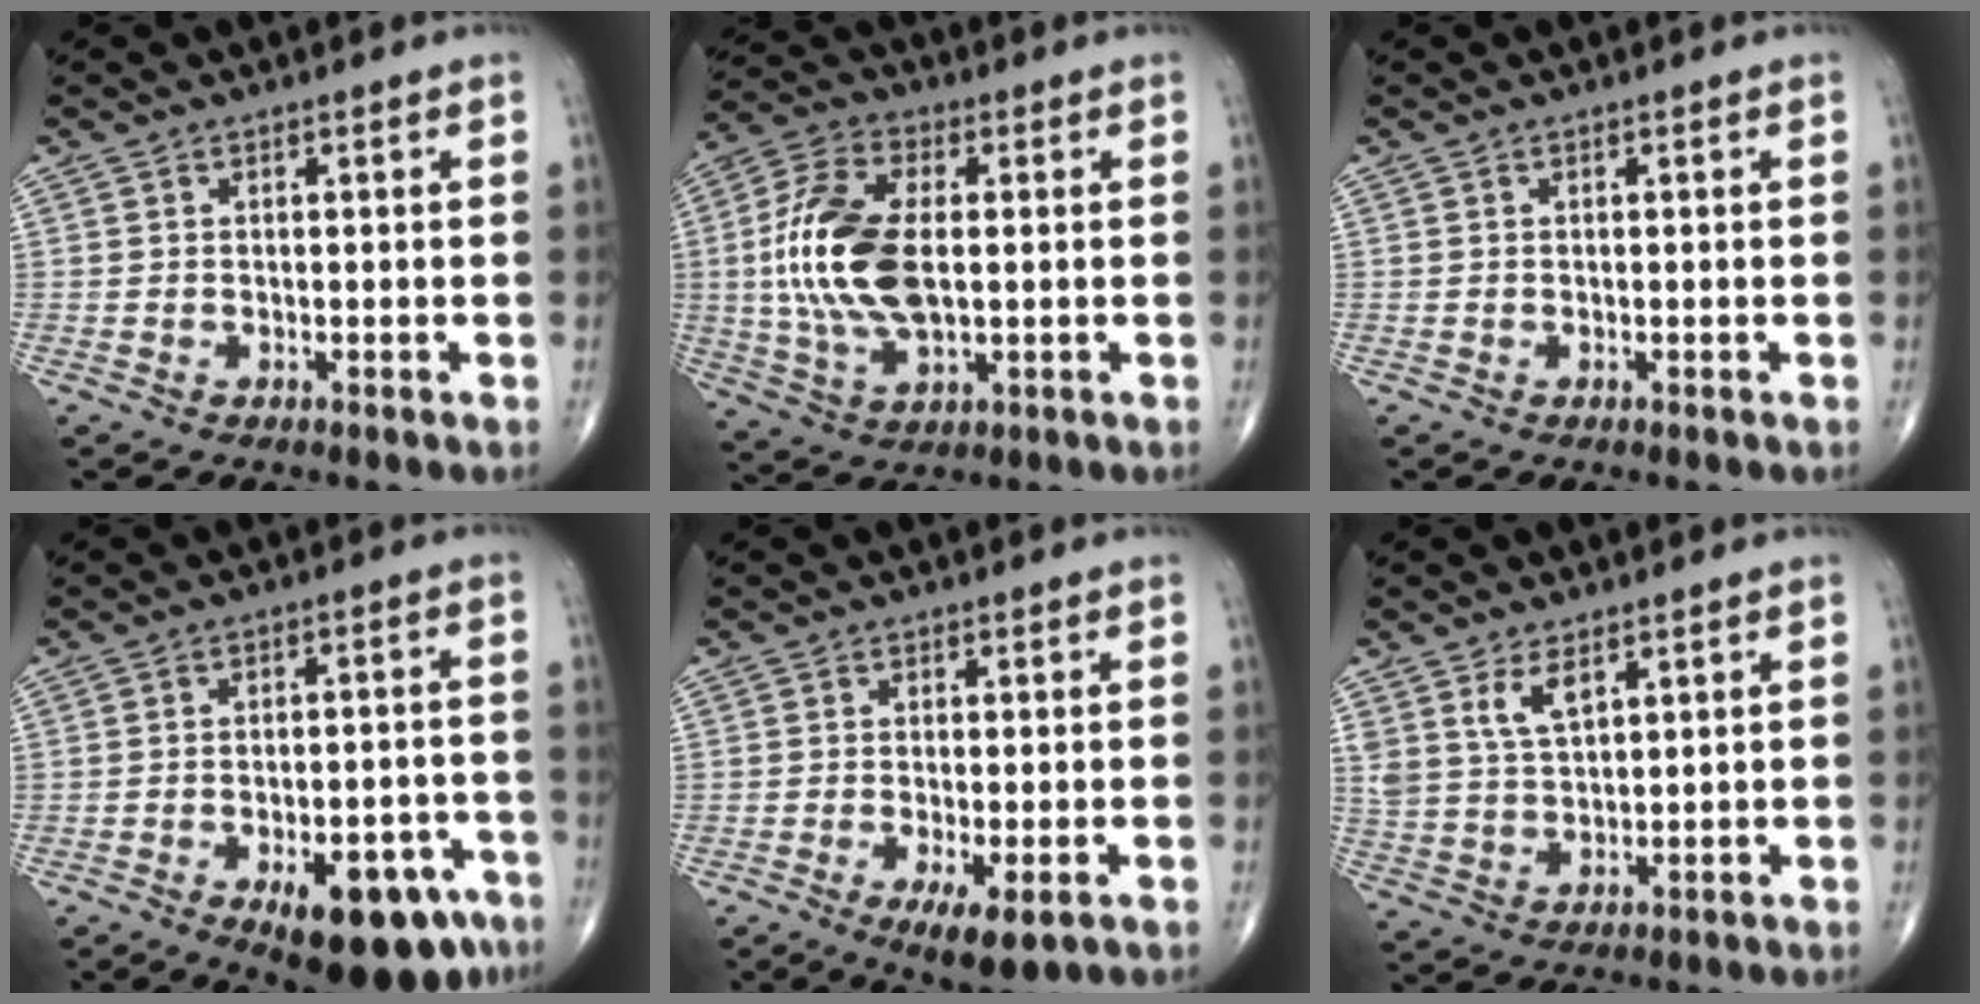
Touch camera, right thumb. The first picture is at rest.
{"total": 16.1, "force": [0.4, 8.4, 13.8], "torque": [-0.288, 0.005, 0.007]}
{"total": 0.0}
{"total": 15.4, "force": [-8.2, 6.6, 11.2], "torque": [-0.102, 0.041, -0.101]}
{"total": 6.3, "force": [-2.5, 1.8, 5.5], "torque": [-0.090, -0.016, -0.039]}
{"total": 5.2, "force": [3.0, 2.5, 3.4], "torque": [-0.057, -0.016, 0.064]}